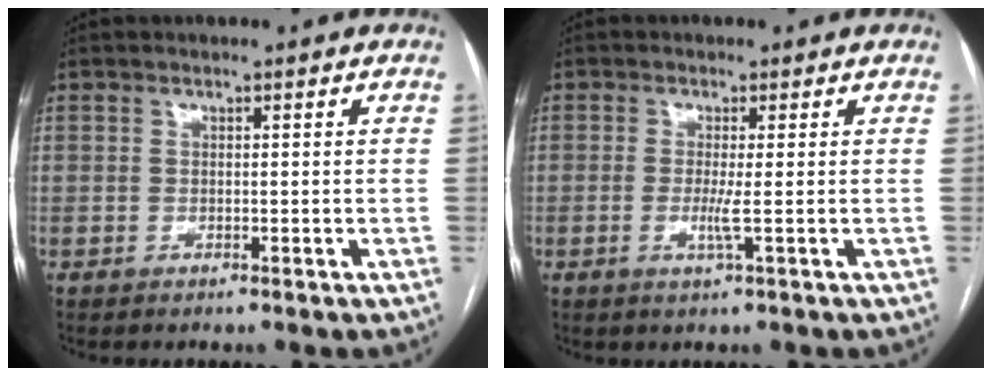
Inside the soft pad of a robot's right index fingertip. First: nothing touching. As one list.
[{"total": 2.4, "force": [-0.4, -0.5, 2.4], "torque": [-0.050, -0.005, -0.008]}]